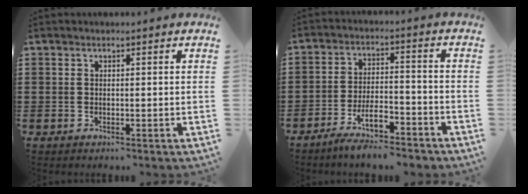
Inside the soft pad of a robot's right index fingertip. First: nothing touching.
{"total": 6.2, "force": [-5.1, 1.4, 3.3], "torque": [-0.067, 0.003, -0.098]}